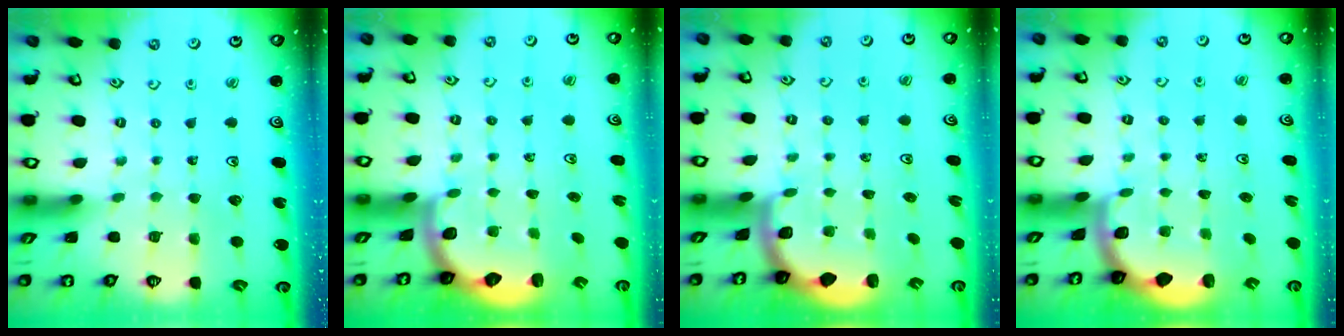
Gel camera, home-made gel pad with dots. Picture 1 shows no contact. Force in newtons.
{"total": 2.6, "press": 2.3, "slide": 1.2}
{"total": 1.7, "press": 1.7, "slide": 0.3}
{"total": 1.7, "press": 1.7, "slide": 0.3}